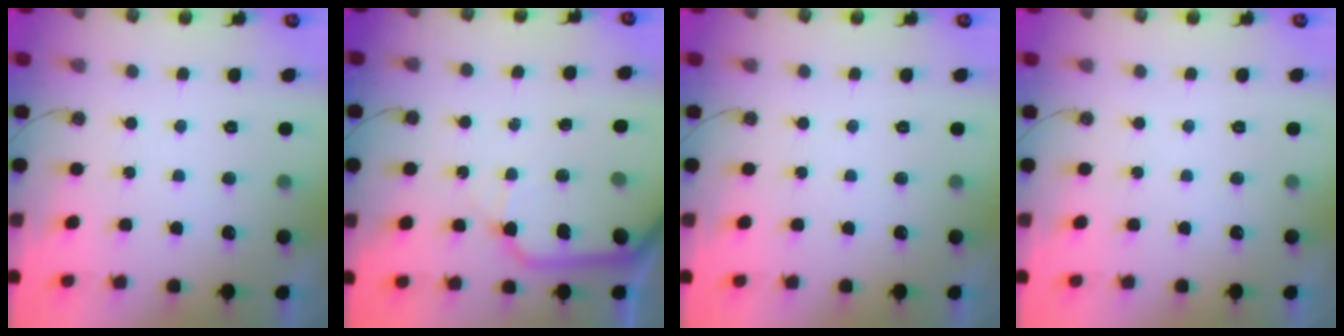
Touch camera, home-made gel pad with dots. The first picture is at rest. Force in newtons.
{"total": 11.7, "press": 11.5, "slide": 1.8}
{"total": 0.0}
{"total": 0.0}